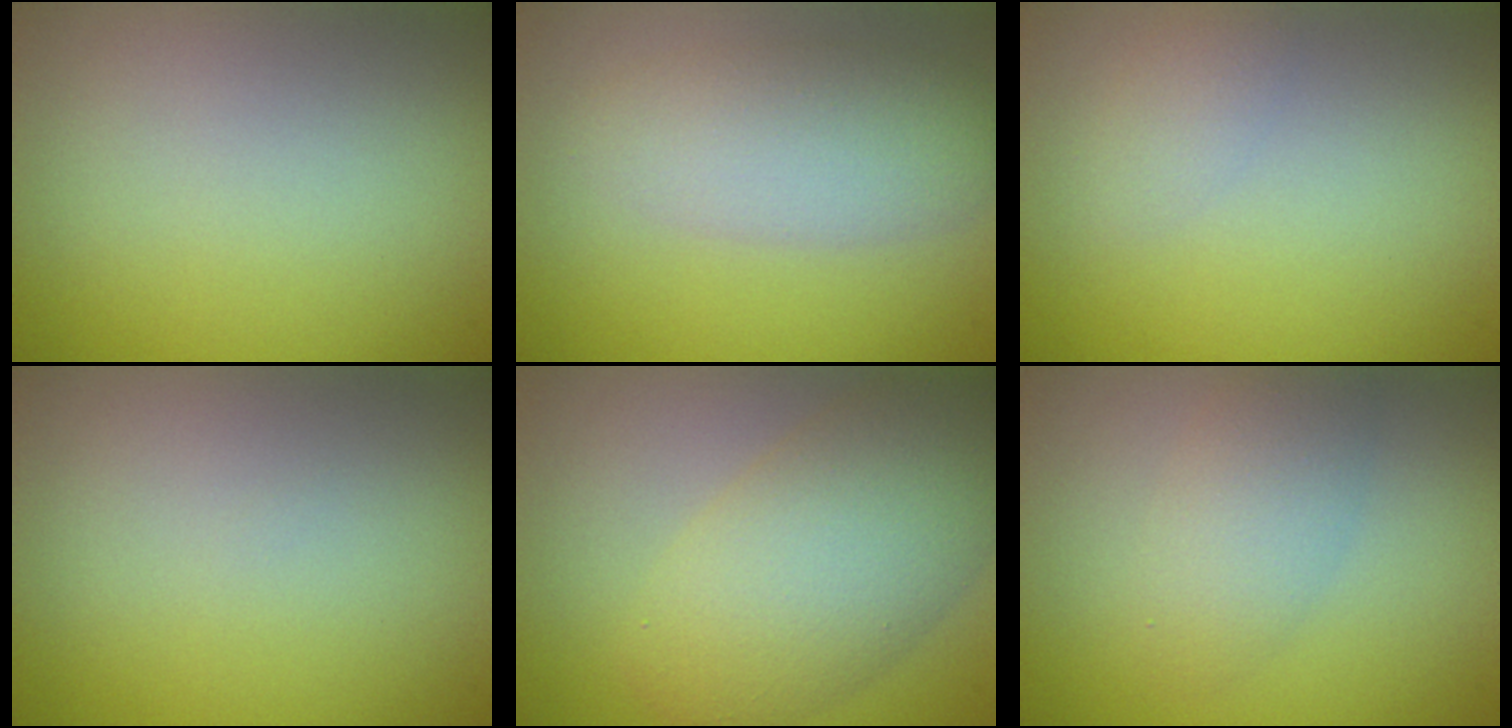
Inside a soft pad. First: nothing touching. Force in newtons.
{"total": 4.6, "press": 4.5, "slide": 0.3}
{"total": 1.4, "press": 1.4, "slide": 0.1}
{"total": 0.0}
{"total": 7.6, "press": 7.6, "slide": 0.4}
{"total": 2.9, "press": 2.9, "slide": 0.1}